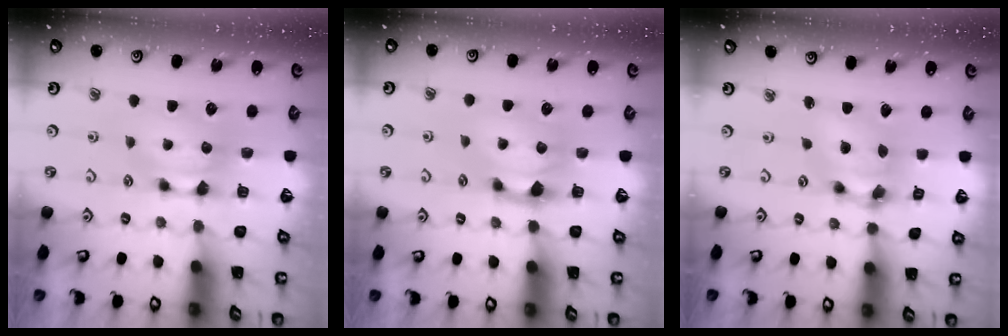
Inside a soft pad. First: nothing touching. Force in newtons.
{"total": 1.2, "press": 0.3, "slide": 1.2}
{"total": 6.7, "press": 6.3, "slide": 2.2}